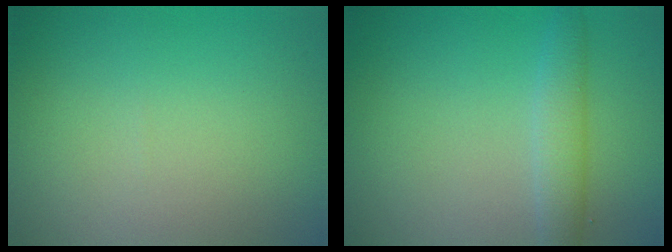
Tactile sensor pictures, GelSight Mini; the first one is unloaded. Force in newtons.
{"total": 2.5, "press": 2.5, "slide": 0.2}